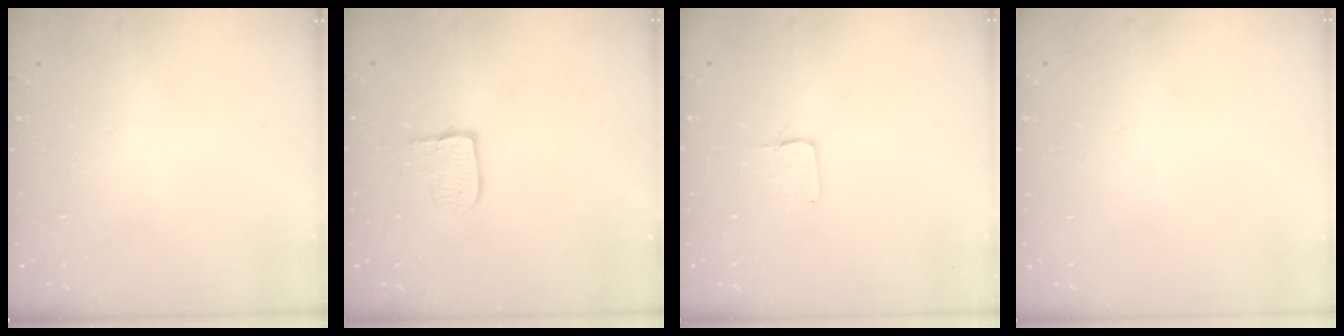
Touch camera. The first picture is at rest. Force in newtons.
{"total": 5.7, "press": 5.7, "slide": 0.5}
{"total": 2.0, "press": 2.0, "slide": 0.0}
{"total": 0.0}